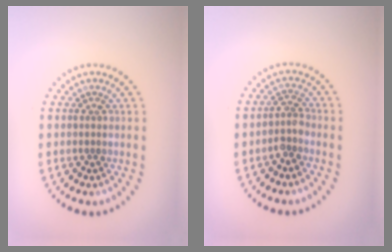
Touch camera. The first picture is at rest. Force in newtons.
{"total": 1.8, "press": 1.4, "slide": 1.2}